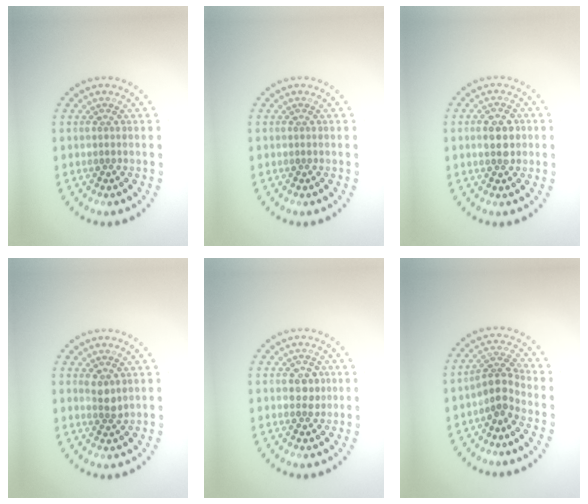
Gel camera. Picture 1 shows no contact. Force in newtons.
{"total": 0.0}
{"total": 2.6, "press": 2.6, "slide": 0.1}
{"total": 1.5, "press": 1.2, "slide": 0.9}
{"total": 1.9, "press": 1.8, "slide": 0.5}
{"total": 2.7, "press": 1.9, "slide": 1.9}